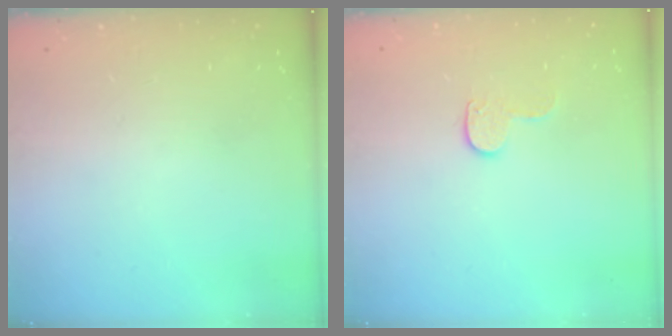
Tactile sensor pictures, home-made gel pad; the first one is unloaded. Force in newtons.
{"total": 6.8, "press": 6.8, "slide": 0.3}